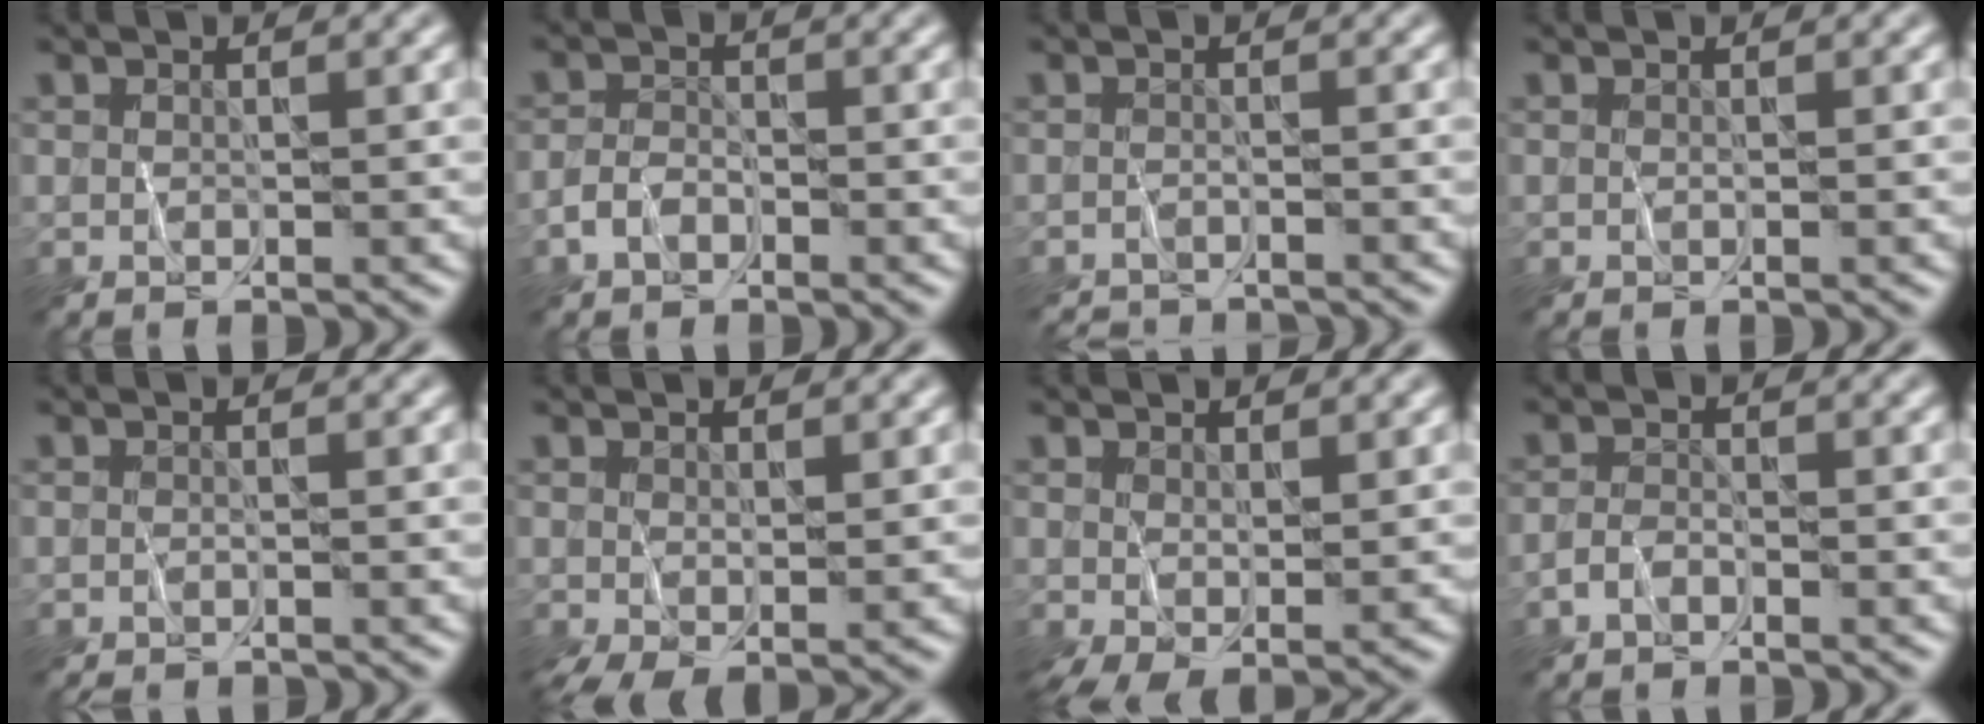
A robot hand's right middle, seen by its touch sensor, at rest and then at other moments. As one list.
[{"total": 1.6, "force": [-1.2, 0.9, 0.6], "torque": [-0.010, 0.006, -0.027]}, {"total": 3.1, "force": [-3.1, 0.1, 0.0], "torque": [-0.001, -0.010, -0.050]}, {"total": 0.0}, {"total": 0.6, "force": [-0.6, -0.2, 0.0], "torque": [0.000, -0.001, -0.011]}, {"total": 2.6, "force": [-0.5, 1.3, 2.2], "torque": [-0.051, -0.011, -0.005]}, {"total": 2.6, "force": [-0.1, 1.3, 2.3], "torque": [-0.053, -0.008, 0.003]}, {"total": 1.1, "force": [-1.0, 0.3, 0.4], "torque": [-0.007, 0.005, -0.022]}]